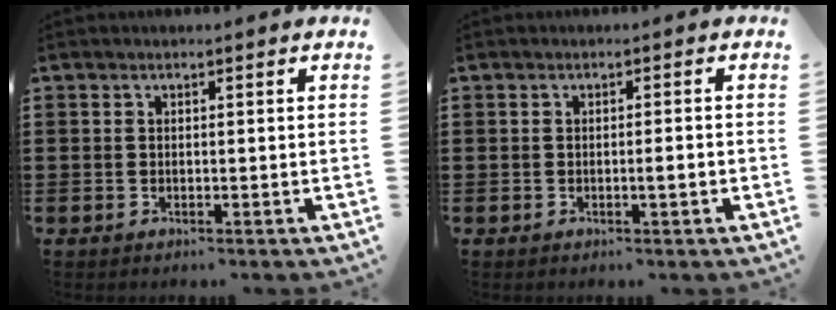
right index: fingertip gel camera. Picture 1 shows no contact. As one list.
[{"total": 1.7, "force": [-0.4, 0.1, 1.6], "torque": [-0.025, -0.002, -0.008]}]